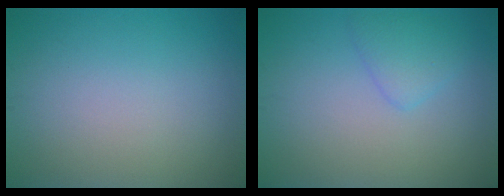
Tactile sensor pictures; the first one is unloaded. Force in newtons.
{"total": 2.0, "press": 2.0, "slide": 0.2}